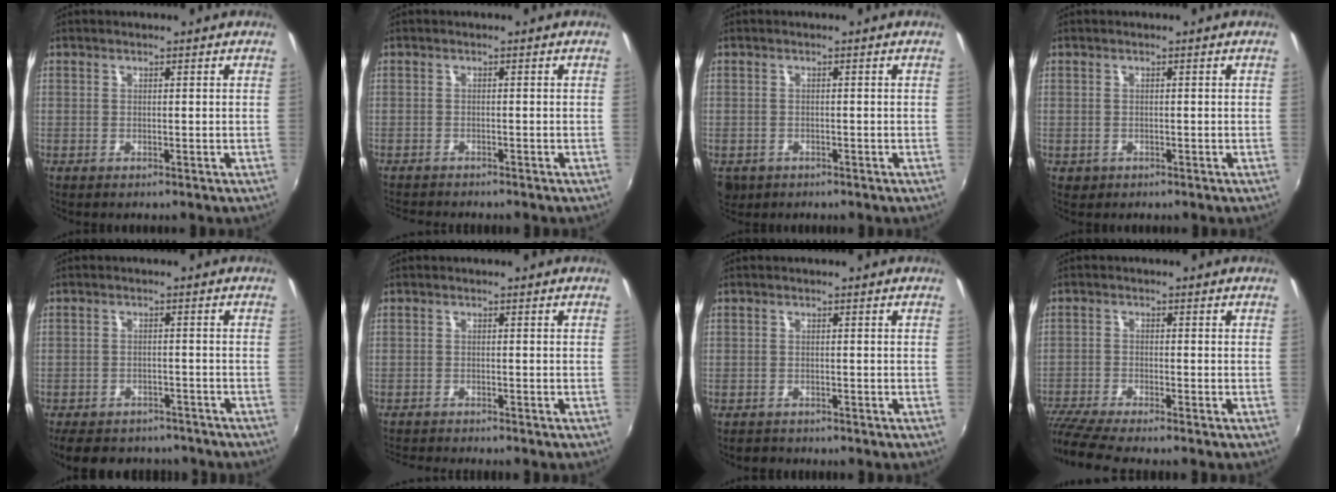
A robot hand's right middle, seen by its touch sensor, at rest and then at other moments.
{"total": 3.9, "force": [-3.7, 0.6, 1.0], "torque": [-0.033, -0.017, -0.064]}
{"total": 4.3, "force": [-1.9, 3.4, 1.9], "torque": [-0.044, -0.012, -0.024]}
{"total": 1.2, "force": [-0.4, 1.0, 0.4], "torque": [-0.008, -0.003, -0.004]}
{"total": 13.0, "force": [-10.7, 5.7, 4.7], "torque": [-0.112, -0.006, -0.148]}
{"total": 4.5, "force": [-4.4, 0.1, 1.2], "torque": [-0.037, -0.018, -0.079]}
{"total": 1.9, "force": [-1.6, 1.0, 0.0], "torque": [-0.007, -0.001, -0.029]}
{"total": 8.1, "force": [-7.3, -0.2, 3.5], "torque": [-0.094, -0.031, -0.134]}